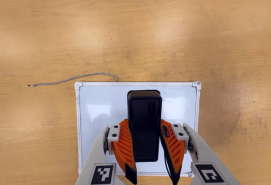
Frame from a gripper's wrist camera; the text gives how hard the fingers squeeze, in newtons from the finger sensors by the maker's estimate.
{"total": 7.2, "left": 6.4, "right": 8.0}